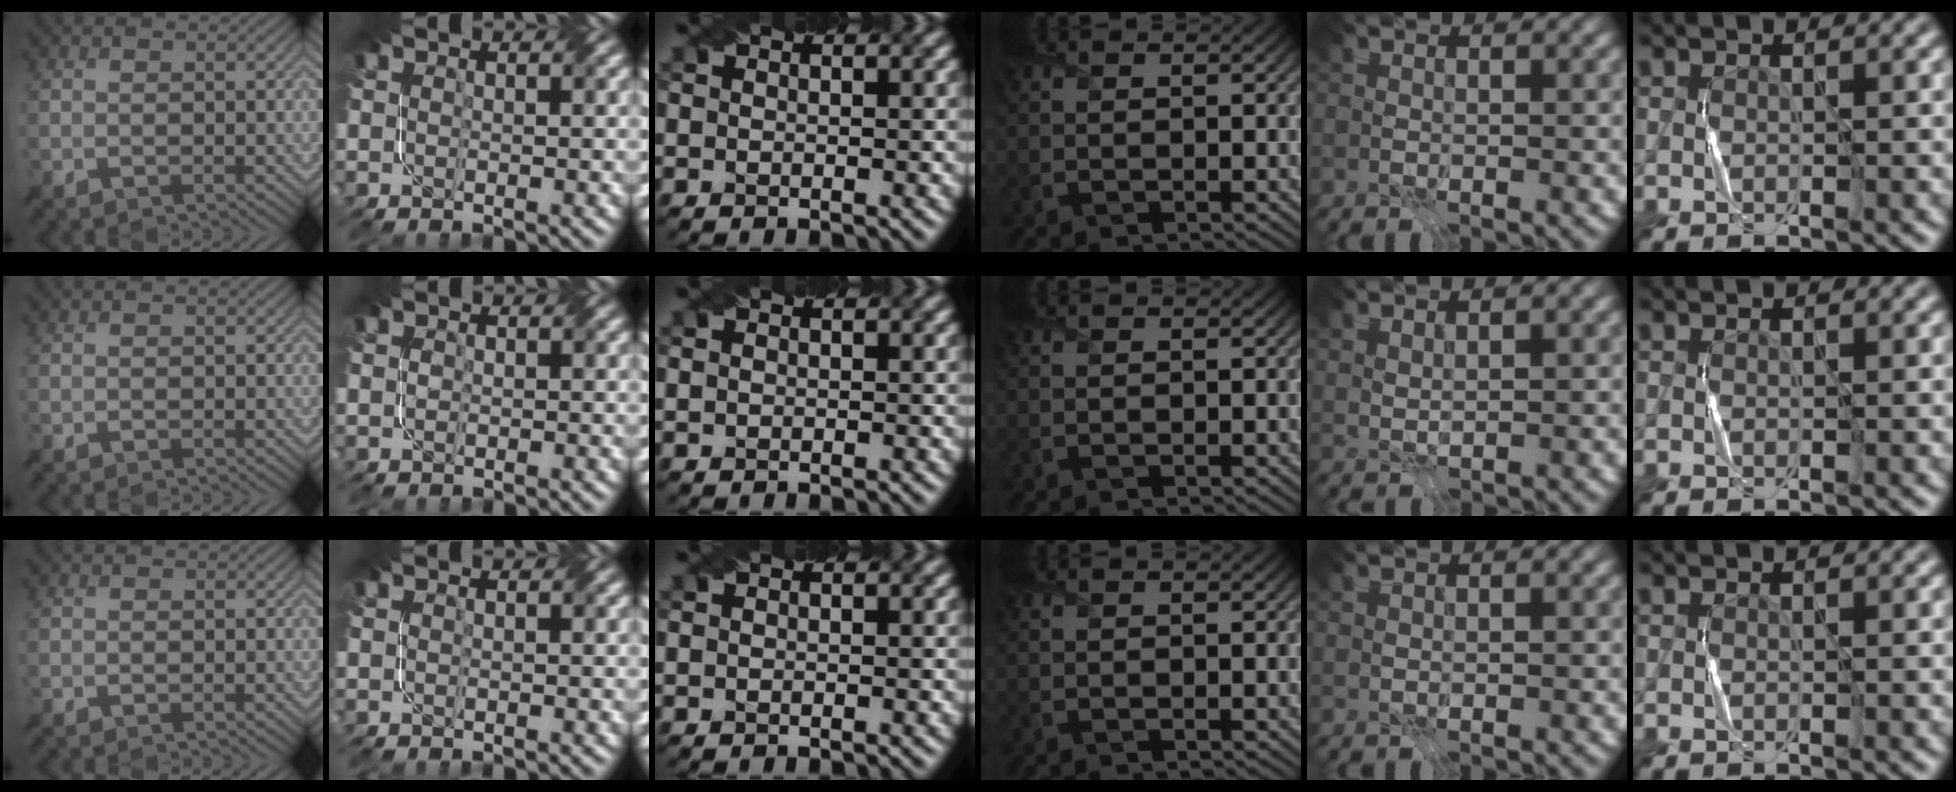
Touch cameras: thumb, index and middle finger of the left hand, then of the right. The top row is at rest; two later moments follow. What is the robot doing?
{"motion": "fold", "object": "coffee filter"}